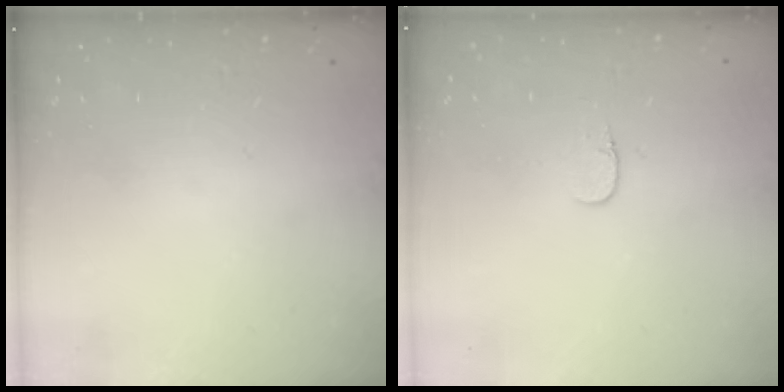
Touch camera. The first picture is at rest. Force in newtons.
{"total": 3.4, "press": 3.3, "slide": 0.4}